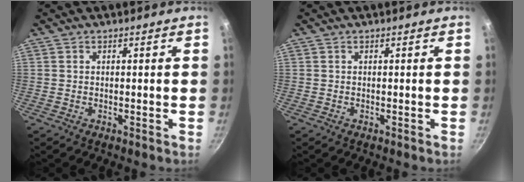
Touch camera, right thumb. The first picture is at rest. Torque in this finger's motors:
{"motor_torque": [0.00, 0.00, 0.22, 0.00, 0.00]}